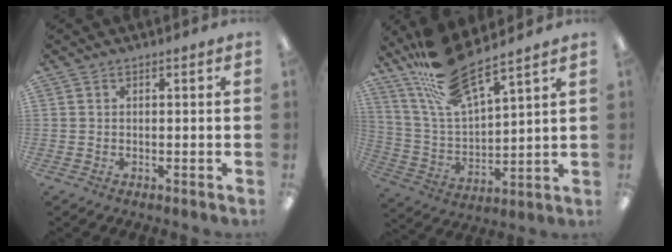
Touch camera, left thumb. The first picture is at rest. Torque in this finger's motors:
{"motor_torque": [0.40, 0.02, 0.98, -1.75, 0.15]}